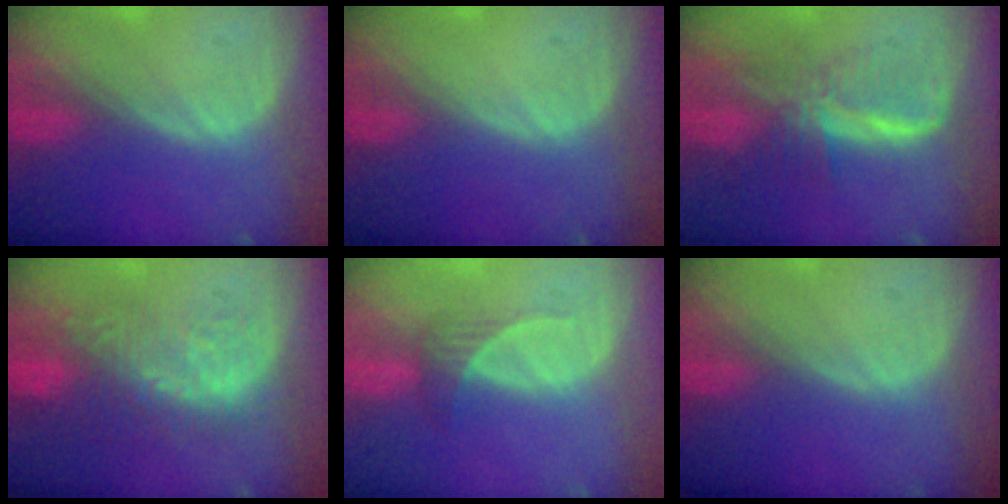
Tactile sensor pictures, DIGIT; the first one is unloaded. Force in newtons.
{"total": 0.0}
{"total": 7.9, "press": 6.9, "slide": 3.9}
{"total": 10.7, "press": 9.4, "slide": 5.3}
{"total": 2.5, "press": 2.3, "slide": 0.9}
{"total": 0.0}